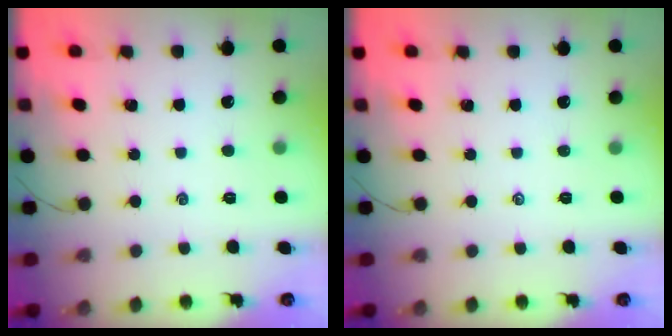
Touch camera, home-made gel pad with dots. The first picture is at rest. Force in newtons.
{"total": 0.0}